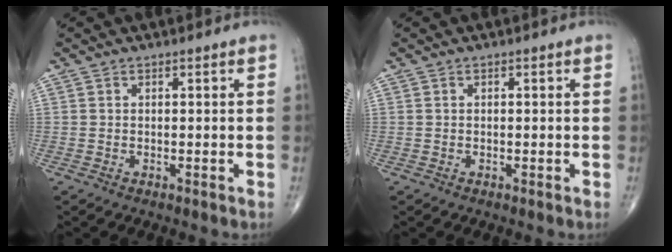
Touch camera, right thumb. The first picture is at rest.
{"total": 0.0}